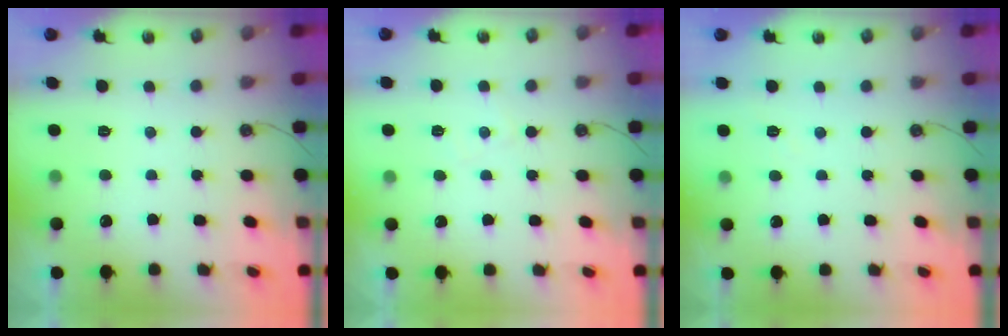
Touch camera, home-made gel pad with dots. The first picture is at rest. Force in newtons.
{"total": 4.2, "press": 4.2, "slide": 0.7}
{"total": 3.0, "press": 3.0, "slide": 0.3}